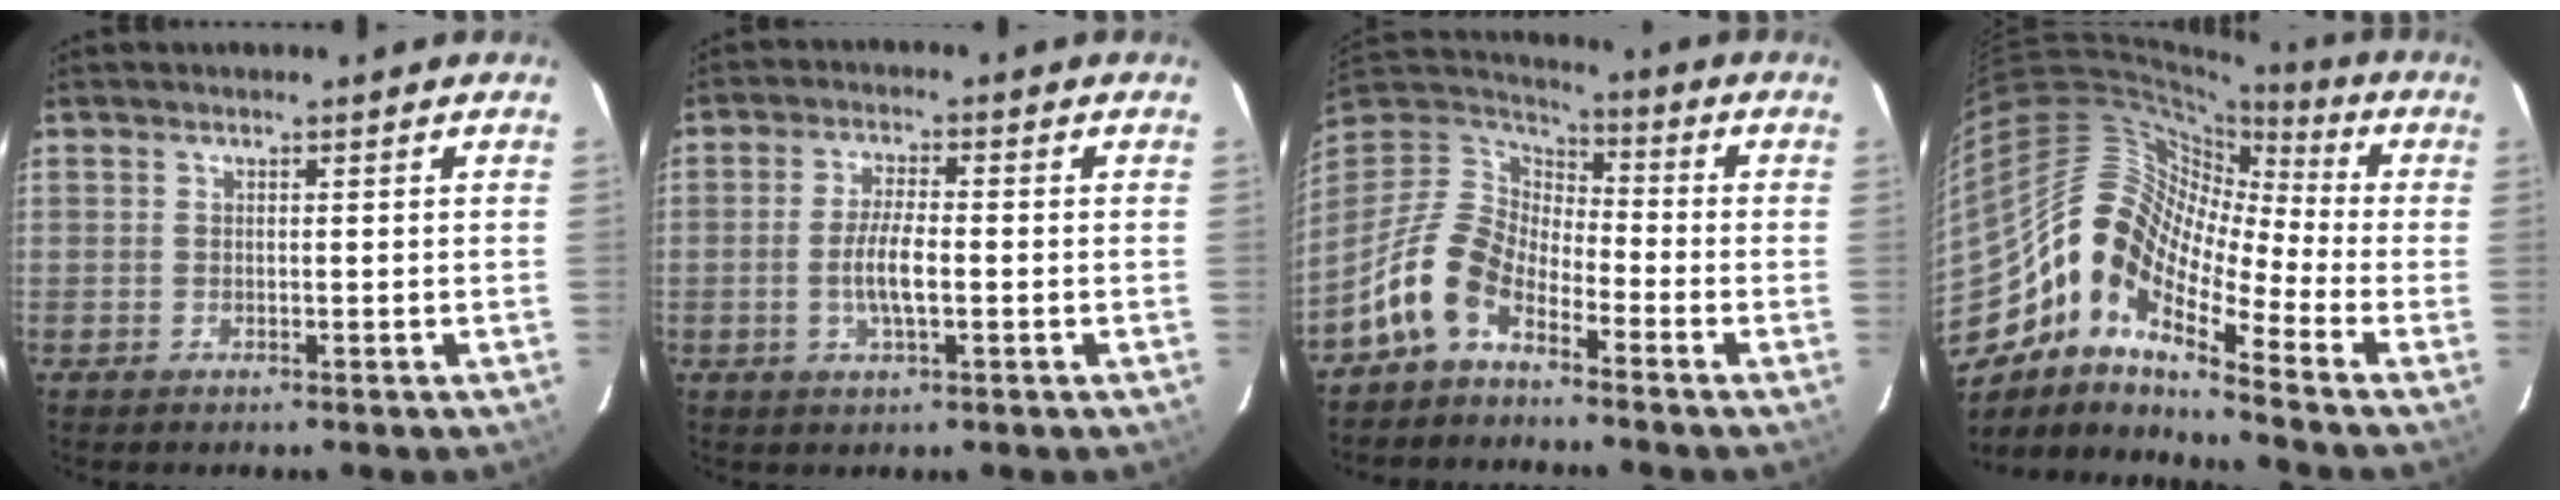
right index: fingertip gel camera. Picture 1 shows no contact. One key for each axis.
{"total": 5.6, "fx": -1.1, "fy": 1.6, "fz": 5.2, "tx": -0.103, "ty": -0.002, "tz": -0.020}
{"total": 11.2, "fx": -6.6, "fy": 6.3, "fz": 6.4, "tx": -0.136, "ty": 0.016, "tz": -0.143}
{"total": 15.2, "fx": -7.7, "fy": 6.5, "fz": 11.4, "tx": -0.192, "ty": 0.007, "tz": -0.169}